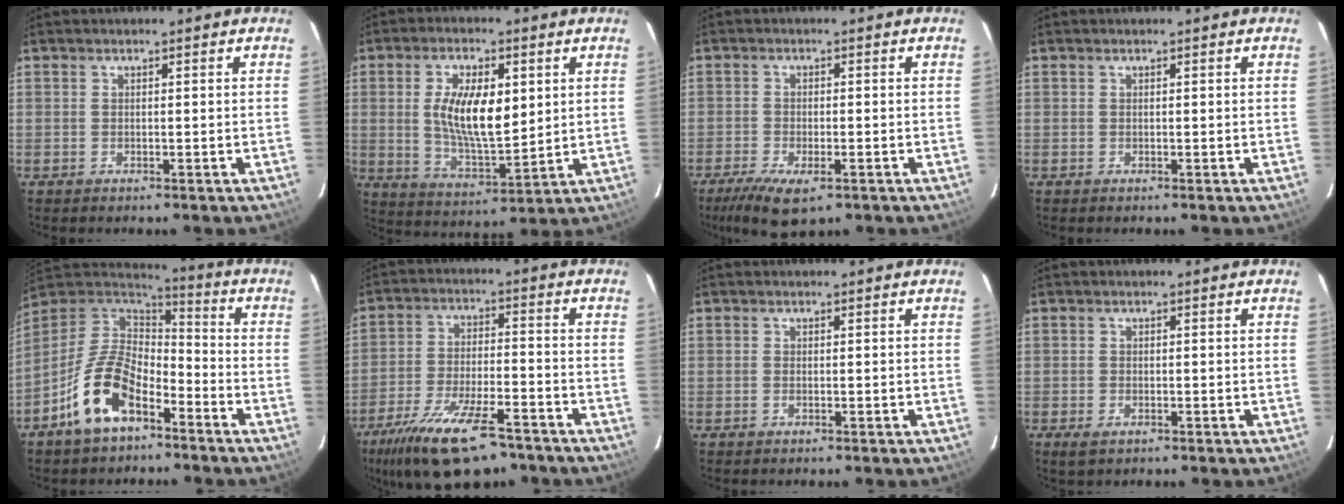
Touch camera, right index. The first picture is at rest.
{"total": 12.3, "force": [2.2, 5.1, 10.9], "torque": [-0.206, -0.002, 0.048]}
{"total": 9.0, "force": [-5.7, 3.4, 6.2], "torque": [-0.141, -0.032, -0.096]}
{"total": 0.0}
{"total": 15.0, "force": [-8.1, 7.7, 10.0], "torque": [-0.206, 0.005, -0.151]}
{"total": 17.3, "force": [-12.2, 5.6, 10.9], "torque": [-0.223, -0.034, -0.206]}
{"total": 0.6, "force": [-0.2, 0.2, 0.5], "torque": [-0.012, 0.000, -0.004]}
{"total": 2.2, "force": [-1.2, 1.3, 1.4], "torque": [-0.025, -0.006, -0.019]}